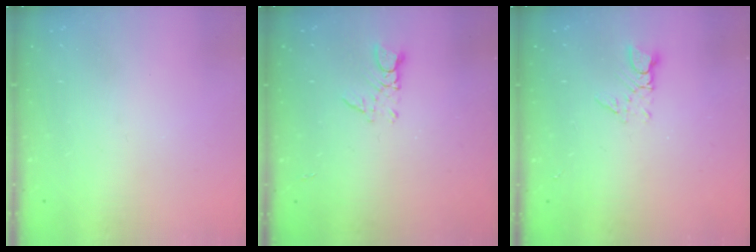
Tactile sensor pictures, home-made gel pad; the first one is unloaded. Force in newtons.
{"total": 3.2, "press": 3.2, "slide": 0.3}
{"total": 3.0, "press": 3.0, "slide": 0.2}